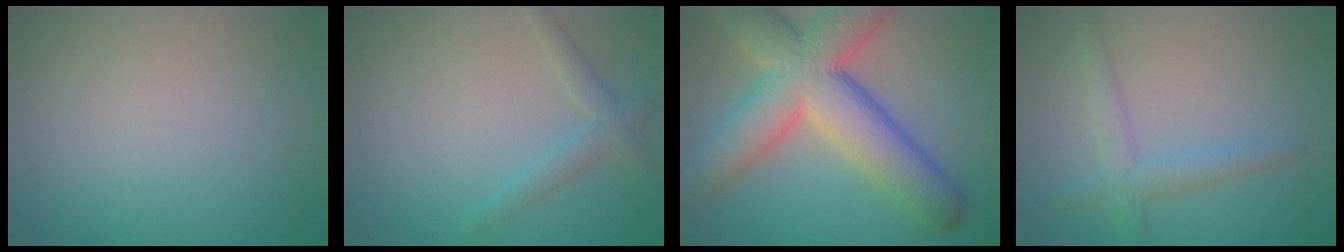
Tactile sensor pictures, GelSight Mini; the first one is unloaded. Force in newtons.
{"total": 2.0, "press": 2.0, "slide": 0.2}
{"total": 12.0, "press": 12.0, "slide": 0.4}
{"total": 2.5, "press": 2.5, "slide": 0.1}